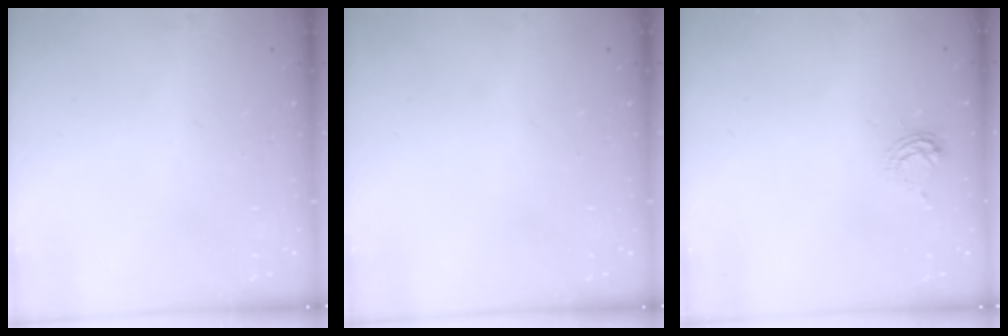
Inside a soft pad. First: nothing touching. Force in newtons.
{"total": 0.0}
{"total": 4.6, "press": 4.6, "slide": 0.5}